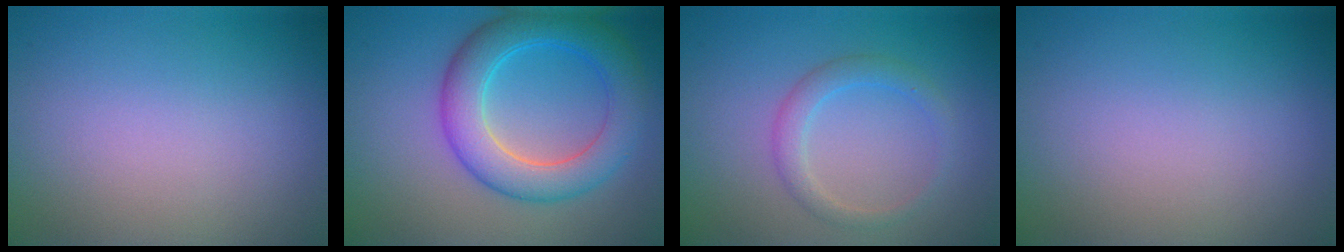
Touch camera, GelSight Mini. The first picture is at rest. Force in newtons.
{"total": 6.3, "press": 6.3, "slide": 0.1}
{"total": 2.0, "press": 2.0, "slide": 0.2}
{"total": 0.0}